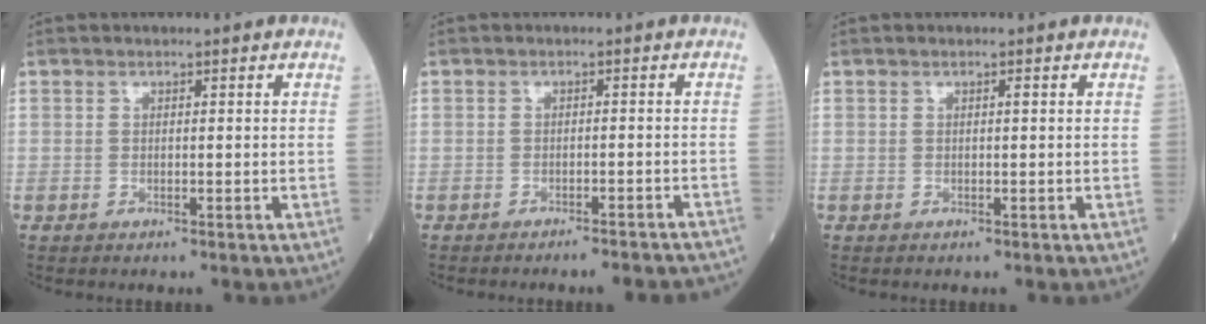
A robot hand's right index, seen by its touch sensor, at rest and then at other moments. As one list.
[{"total": 7.3, "force": [-6.9, 0.8, 2.2], "torque": [-0.012, -0.005, -0.081]}, {"total": 0.0}]